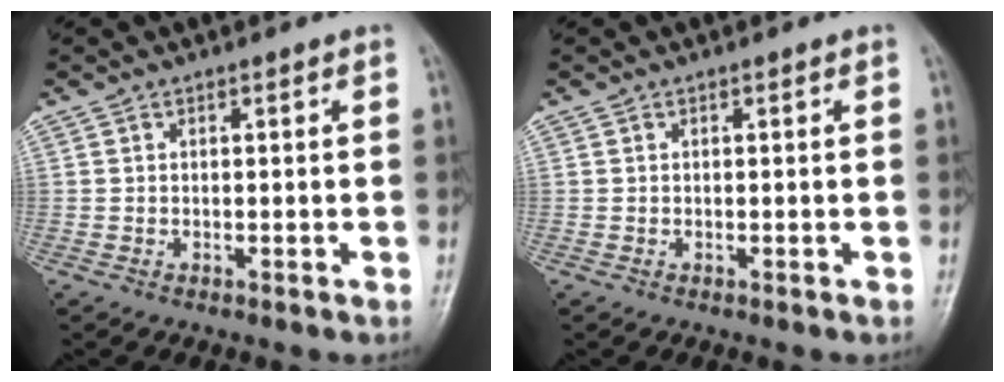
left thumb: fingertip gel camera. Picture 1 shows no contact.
{"total": 0.0}